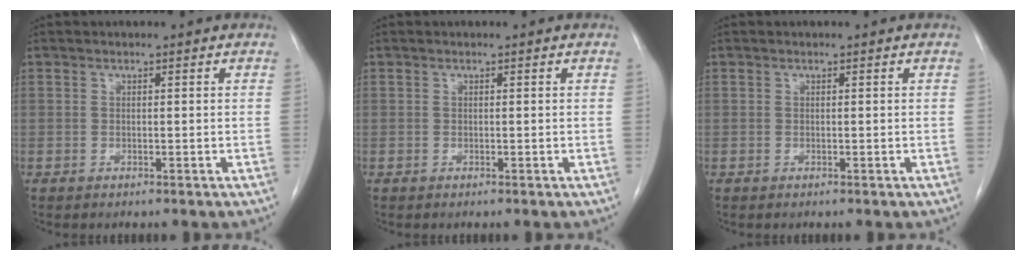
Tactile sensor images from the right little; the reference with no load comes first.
{"total": 0.0}
{"total": 0.0}